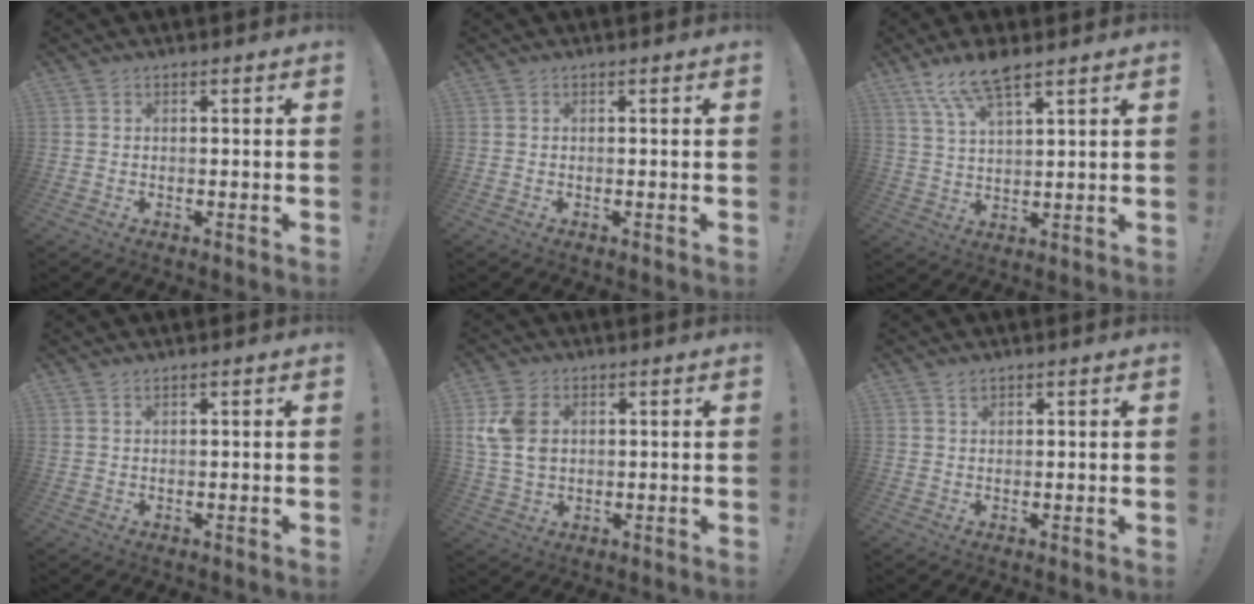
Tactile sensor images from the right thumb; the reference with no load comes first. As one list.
[{"total": 0.0}, {"total": 10.1, "force": [7.4, 2.8, 6.4], "torque": [-0.126, -0.030, 0.136]}, {"total": 0.9, "force": [0.8, 0.1, 0.5], "torque": [-0.014, 0.000, 0.016]}, {"total": 9.4, "force": [2.7, 6.8, 5.9], "torque": [-0.116, -0.001, 0.053]}, {"total": 1.4, "force": [1.2, 0.5, 0.5], "torque": [0.006, -0.009, 0.021]}]